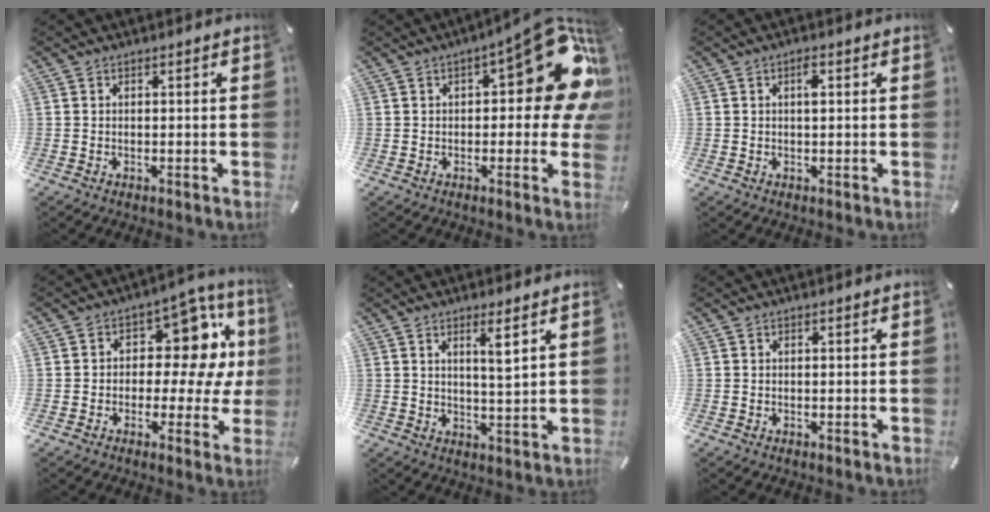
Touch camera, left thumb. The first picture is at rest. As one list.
[{"total": 19.5, "force": [6.0, 8.0, 16.7], "torque": [-0.195, -0.044, 0.093]}, {"total": 2.3, "force": [0.6, 0.8, 2.1], "torque": [-0.036, 0.003, 0.006]}, {"total": 14.8, "force": [3.2, 9.1, 11.1], "torque": [-0.141, -0.026, 0.052]}, {"total": 5.3, "force": [2.8, 0.1, 4.5], "torque": [-0.080, -0.014, 0.040]}, {"total": 0.0}]